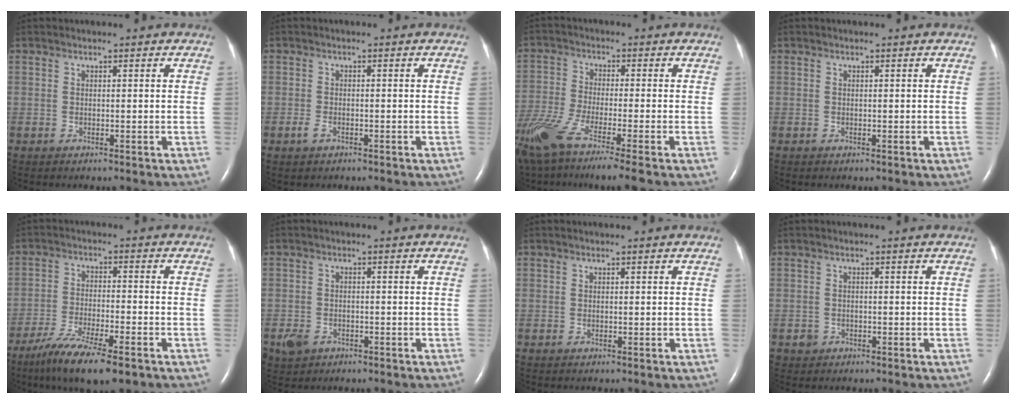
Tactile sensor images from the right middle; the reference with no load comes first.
{"total": 1.5, "force": [-0.9, 0.8, 1.0], "torque": [-0.030, -0.001, -0.015]}
{"total": 14.1, "force": [-10.1, 0.4, 9.9], "torque": [-0.215, -0.047, -0.182]}
{"total": 0.0}
{"total": 11.9, "force": [-8.3, 1.9, 8.4], "torque": [-0.148, -0.030, -0.138]}
{"total": 3.4, "force": [-1.9, 2.6, 1.2], "torque": [-0.029, 0.000, -0.025]}
{"total": 0.0}
{"total": 1.2, "force": [-0.6, 1.1, 0.0], "torque": [0.000, 0.004, -0.009]}